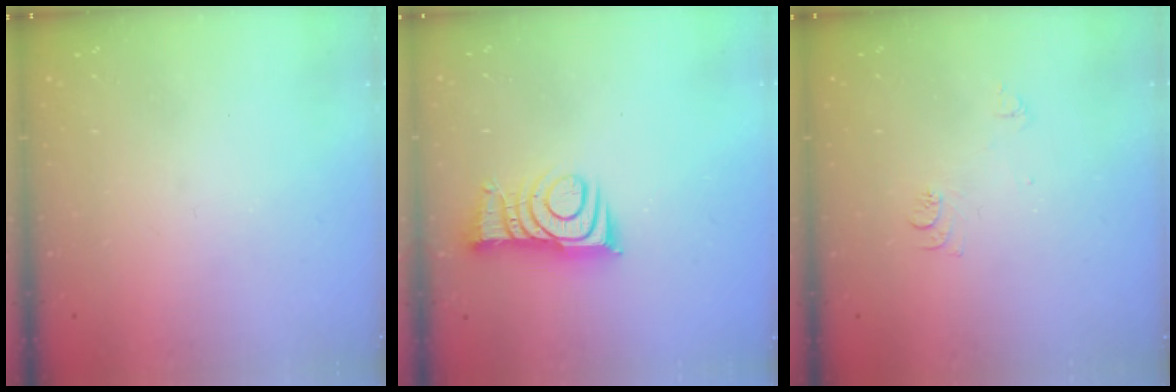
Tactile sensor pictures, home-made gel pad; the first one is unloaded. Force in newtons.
{"total": 10.0, "press": 9.9, "slide": 1.0}
{"total": 7.4, "press": 7.3, "slide": 0.8}